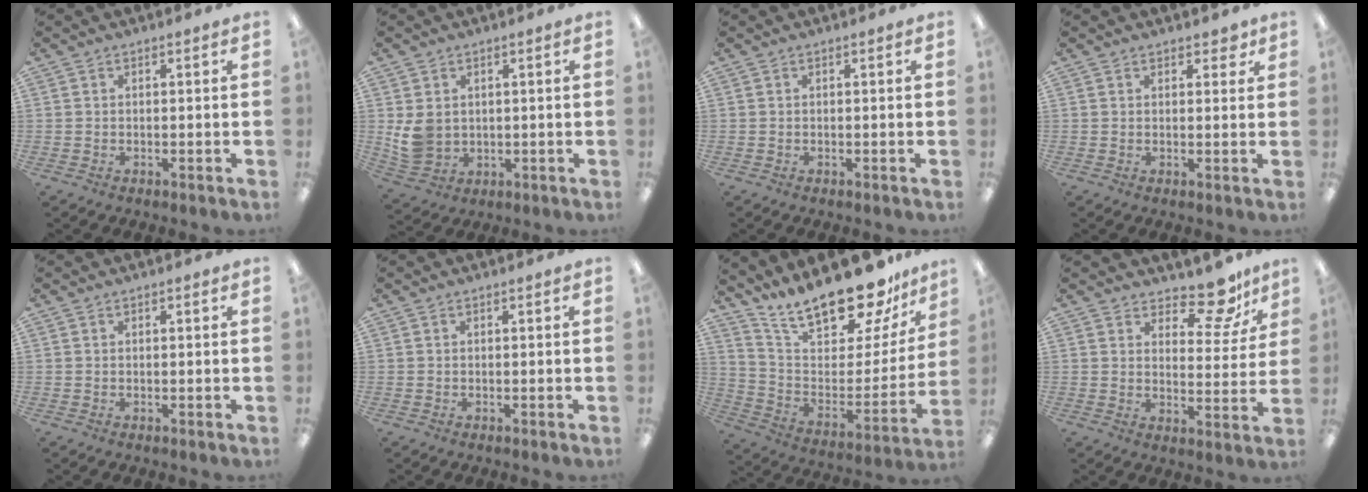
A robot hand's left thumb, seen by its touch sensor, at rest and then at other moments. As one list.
[{"total": 6.5, "force": [1.2, 5.6, 3.1], "torque": [-0.068, 0.004, 0.029]}, {"total": 0.0}, {"total": 2.4, "force": [1.8, 1.4, 0.9], "torque": [-0.004, -0.002, 0.029]}, {"total": 0.0}, {"total": 0.0}, {"total": 22.3, "force": [18.9, 6.3, 10.0], "torque": [-0.172, -0.141, 0.325]}, {"total": 11.0, "force": [8.8, 4.4, 4.8], "torque": [-0.061, -0.062, 0.156]}]